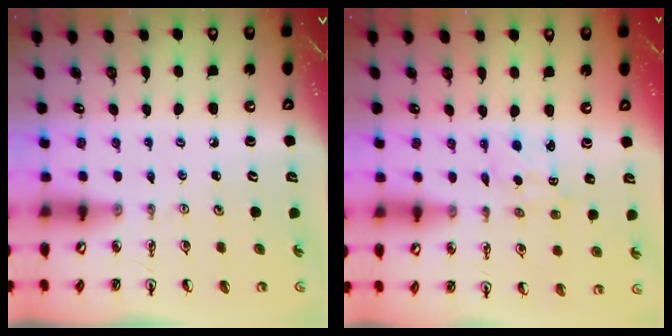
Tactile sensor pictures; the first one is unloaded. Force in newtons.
{"total": 2.1, "press": 2.1, "slide": 0.3}